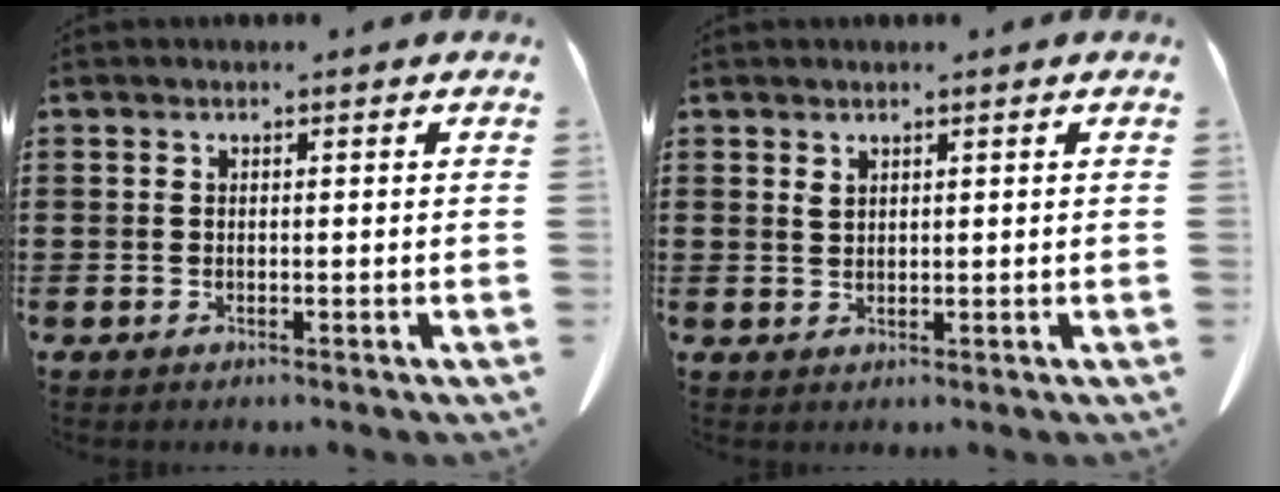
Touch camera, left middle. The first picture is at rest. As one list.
[{"total": 1.3, "force": [0.9, 0.5, 0.7], "torque": [-0.016, 0.002, 0.017]}]